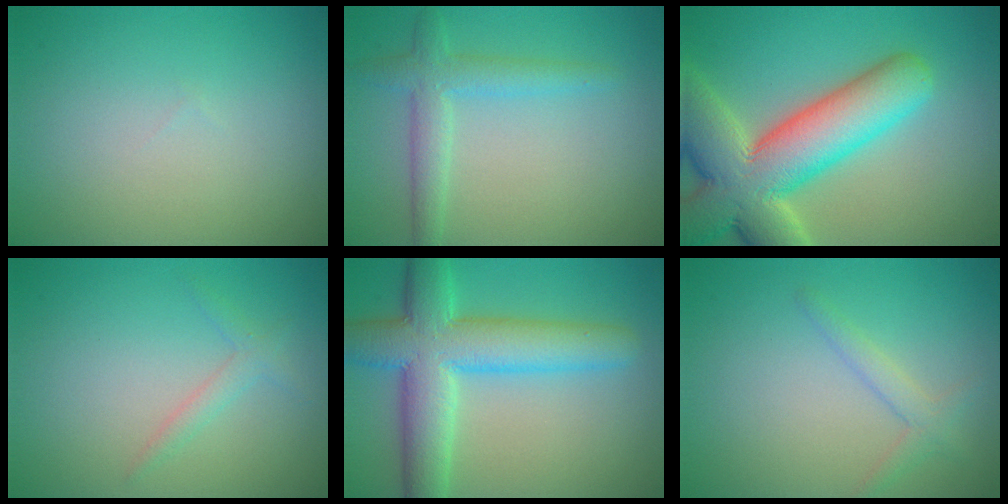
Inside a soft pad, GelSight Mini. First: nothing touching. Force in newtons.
{"total": 3.1, "press": 3.1, "slide": 0.2}
{"total": 12.3, "press": 12.2, "slide": 1.0}
{"total": 1.3, "press": 1.3, "slide": 0.1}
{"total": 8.6, "press": 8.6, "slide": 0.3}
{"total": 1.7, "press": 1.7, "slide": 0.1}